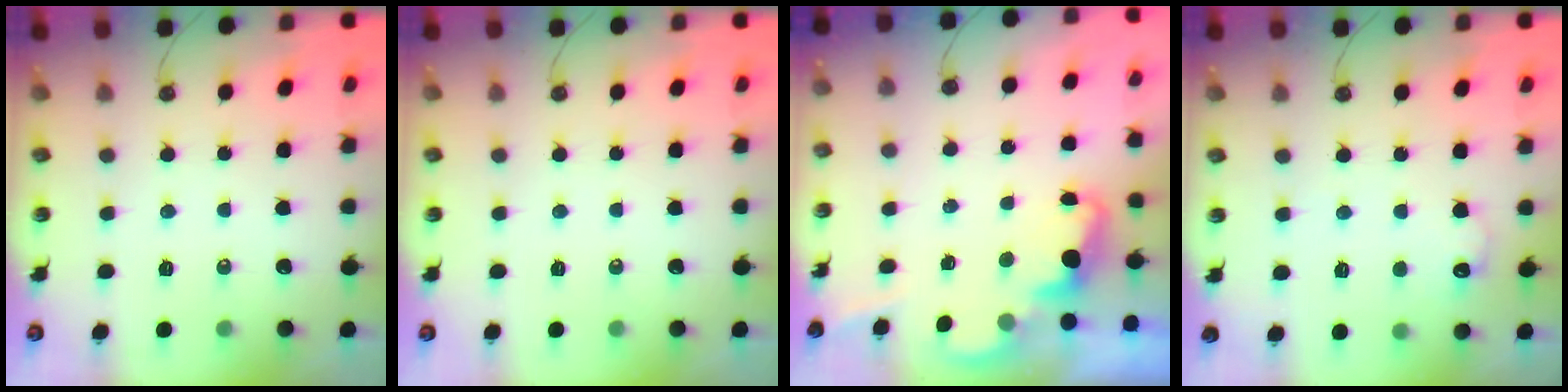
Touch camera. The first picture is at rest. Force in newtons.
{"total": 0.0}
{"total": 2.3, "press": 2.2, "slide": 0.5}
{"total": 7.6, "press": 7.6, "slide": 0.4}